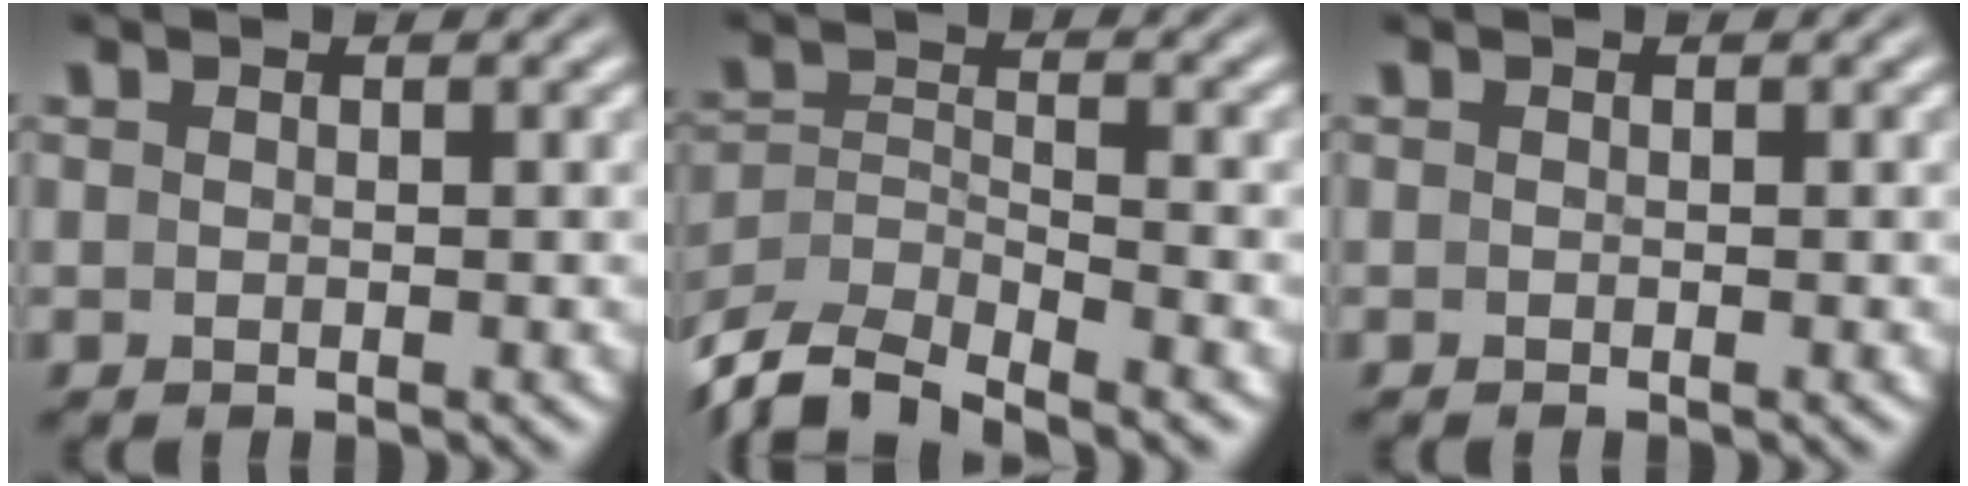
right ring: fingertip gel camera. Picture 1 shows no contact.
{"total": 8.1, "force": [-5.6, 4.6, 3.6], "torque": [-0.093, -0.043, -0.080]}
{"total": 0.0}